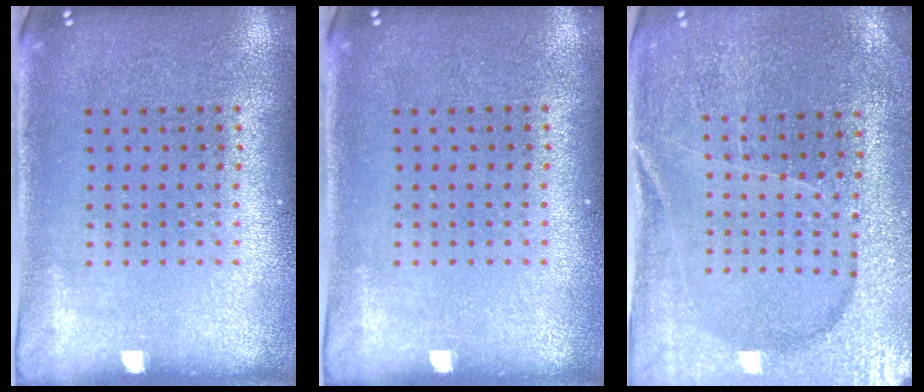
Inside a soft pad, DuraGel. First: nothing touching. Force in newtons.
{"total": 0.0}
{"total": 3.1, "press": 3.1, "slide": 0.3}